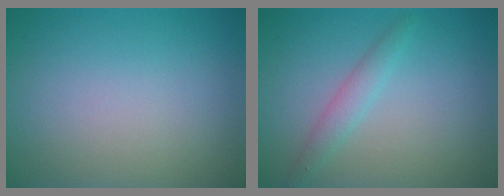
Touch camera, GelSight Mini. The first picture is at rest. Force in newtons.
{"total": 1.8, "press": 1.8, "slide": 0.1}